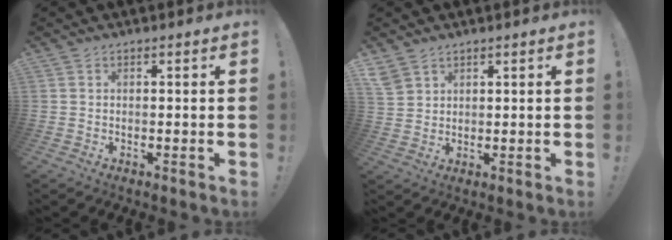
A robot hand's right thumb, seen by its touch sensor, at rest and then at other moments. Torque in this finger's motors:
{"motor_torque": [1.47, 1.60, 0.17, 0.08, 0.12]}